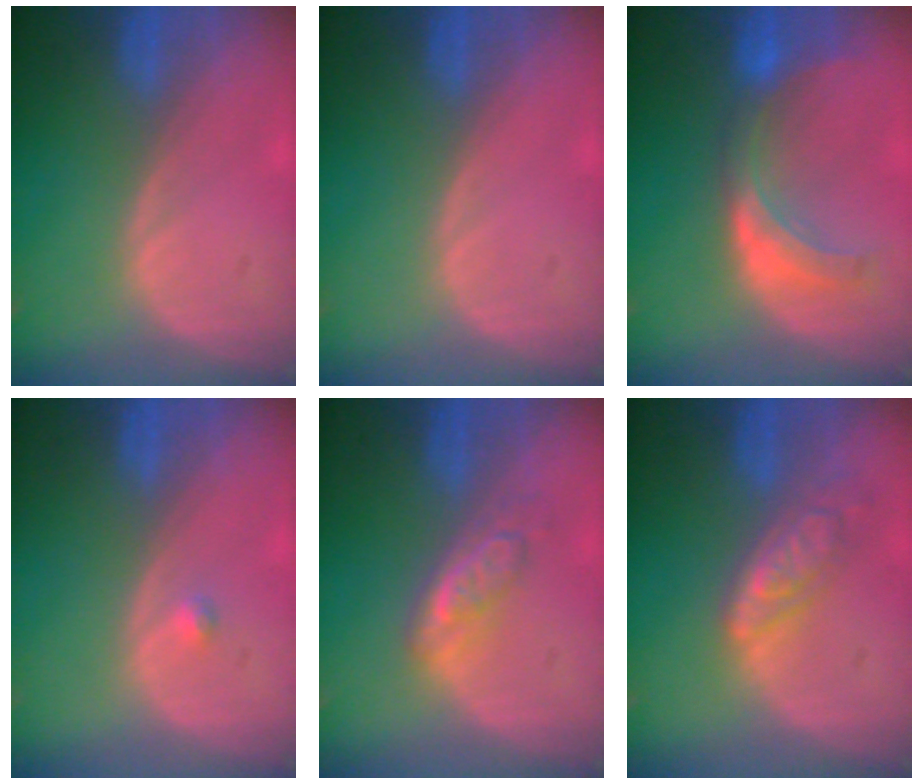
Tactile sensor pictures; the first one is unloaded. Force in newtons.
{"total": 0.0}
{"total": 7.5, "press": 6.8, "slide": 3.0}
{"total": 0.8, "press": 0.8, "slide": 0.2}
{"total": 5.0, "press": 4.6, "slide": 1.9}
{"total": 6.4, "press": 5.6, "slide": 3.1}